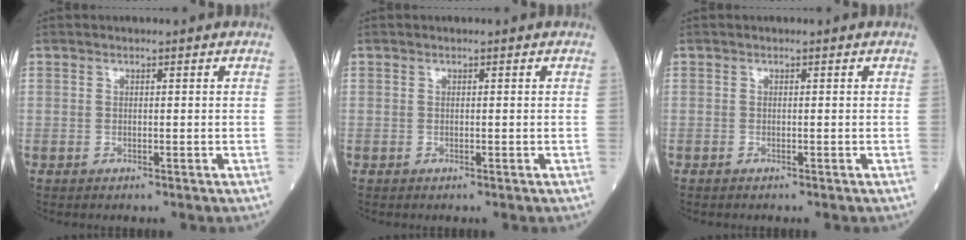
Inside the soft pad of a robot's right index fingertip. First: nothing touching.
{"total": 0.0}
{"total": 0.0}